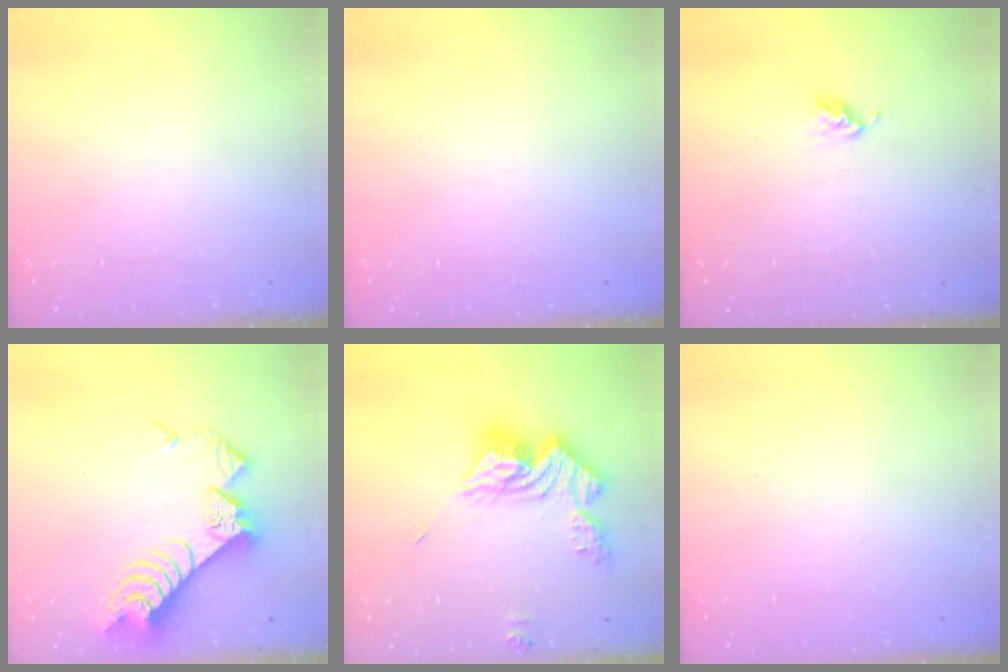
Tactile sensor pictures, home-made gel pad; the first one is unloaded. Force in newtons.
{"total": 0.0}
{"total": 2.7, "press": 2.7, "slide": 0.4}
{"total": 10.2, "press": 10.2, "slide": 1.2}
{"total": 15.1, "press": 15.1, "slide": 0.3}
{"total": 0.0}